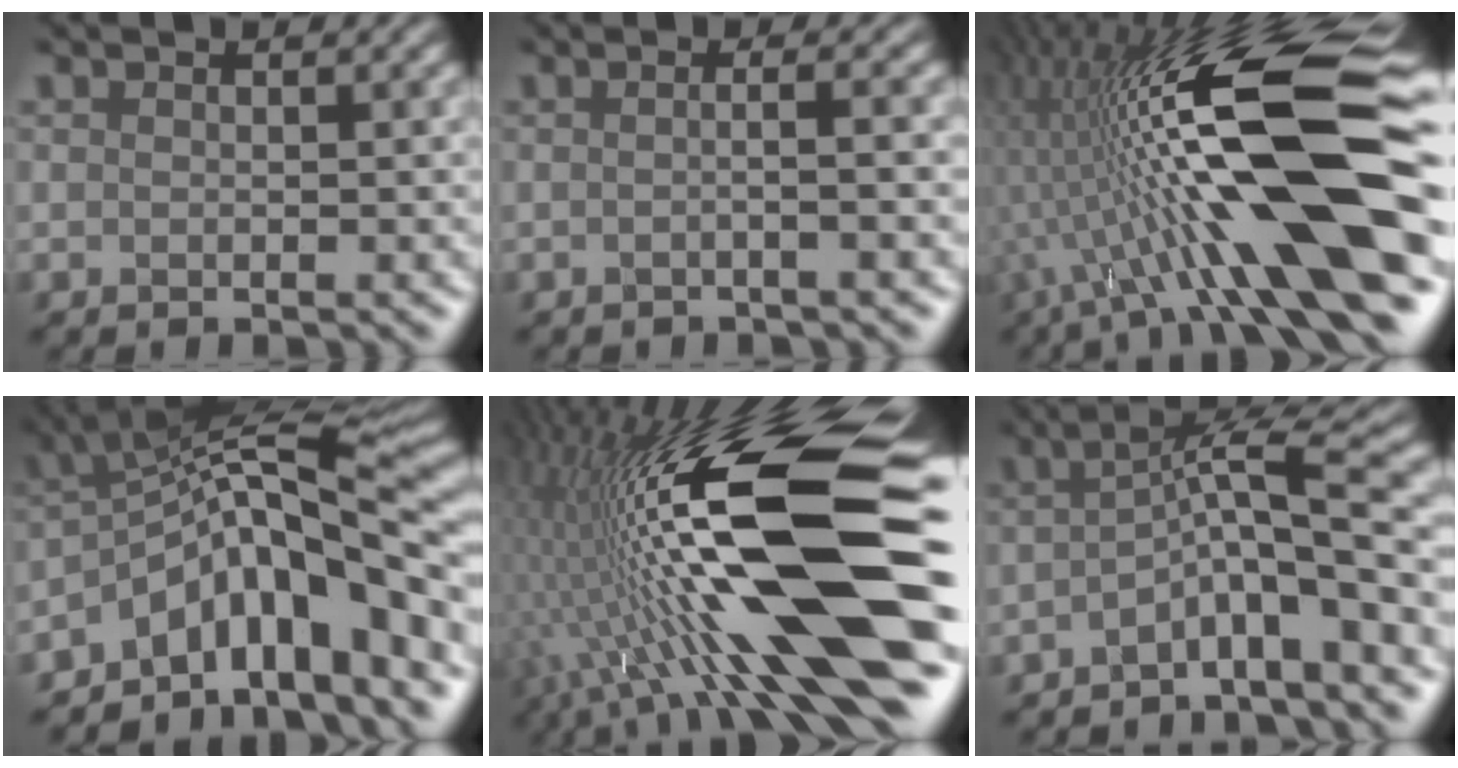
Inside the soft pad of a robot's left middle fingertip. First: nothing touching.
{"total": 1.7, "force": [-0.6, 0.2, 1.6], "torque": [-0.013, 0.002, -0.008]}
{"total": 14.2, "force": [-1.7, 3.2, 13.7], "torque": [-0.242, 0.020, -0.015]}
{"total": 11.1, "force": [-4.4, 2.8, 9.8], "torque": [-0.149, 0.031, -0.049]}
{"total": 15.5, "force": [-0.2, 3.8, 15.0], "torque": [-0.273, 0.016, 0.013]}
{"total": 6.7, "force": [-2.3, 0.6, 6.3], "torque": [-0.100, 0.031, -0.035]}